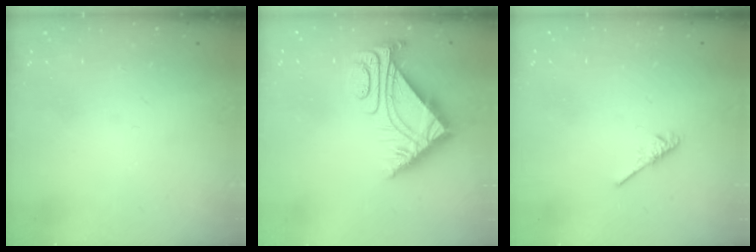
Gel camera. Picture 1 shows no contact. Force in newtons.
{"total": 8.0, "press": 8.0, "slide": 0.6}
{"total": 1.9, "press": 1.9, "slide": 0.4}